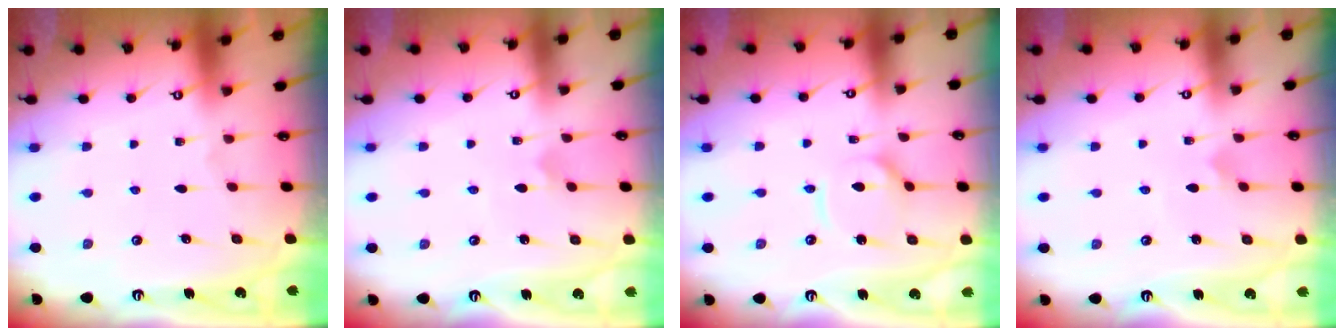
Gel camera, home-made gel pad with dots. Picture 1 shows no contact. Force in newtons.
{"total": 2.0, "press": 2.0, "slide": 0.1}
{"total": 7.2, "press": 7.2, "slide": 0.8}
{"total": 3.2, "press": 3.2, "slide": 0.2}